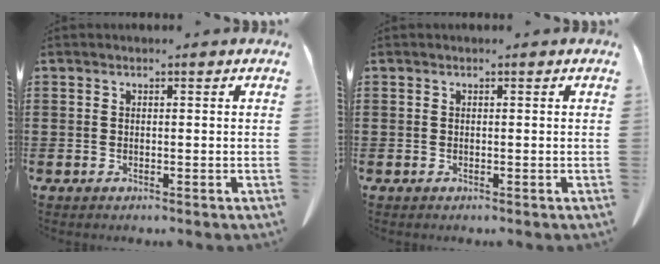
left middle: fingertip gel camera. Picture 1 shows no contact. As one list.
[{"total": 0.0}]